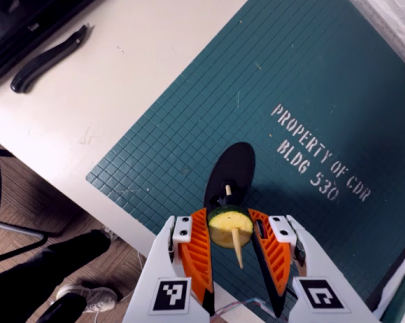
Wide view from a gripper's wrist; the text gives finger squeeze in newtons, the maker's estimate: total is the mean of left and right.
{"total": 10.9, "left": 10.4, "right": 11.4}